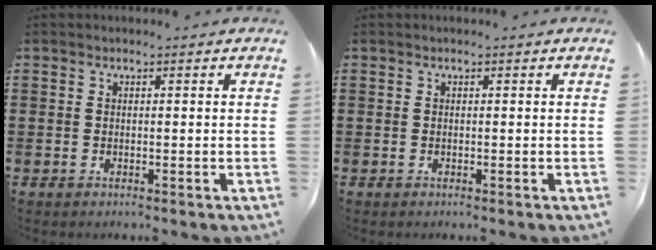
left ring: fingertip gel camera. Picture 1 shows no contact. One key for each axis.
{"total": 0.0}